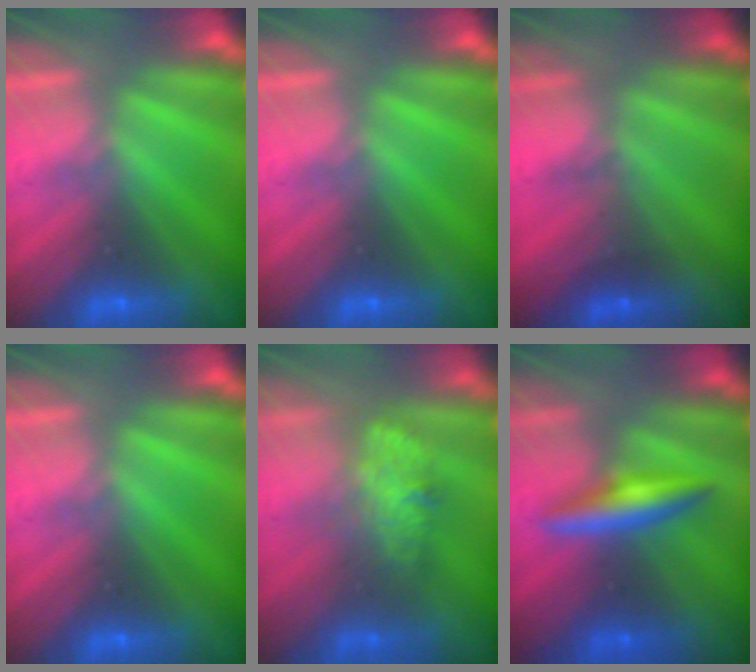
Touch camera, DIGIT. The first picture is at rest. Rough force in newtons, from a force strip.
{"total": 0.0}
{"total": 1.7}
{"total": 0.0}
{"total": 2.6}
{"total": 2.7}